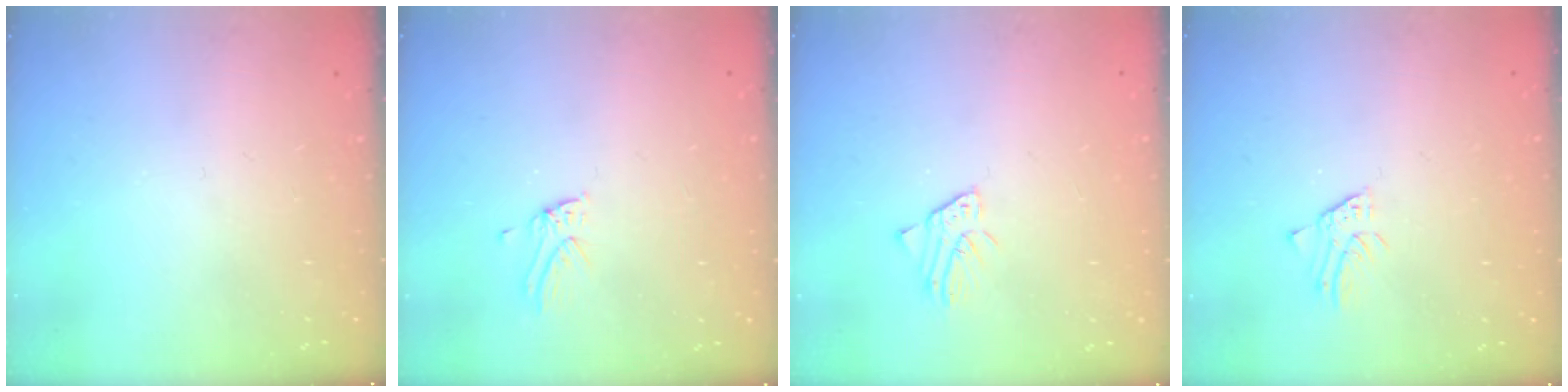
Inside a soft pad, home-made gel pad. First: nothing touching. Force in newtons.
{"total": 2.1, "press": 2.1, "slide": 0.1}
{"total": 1.5, "press": 1.5, "slide": 0.1}
{"total": 0.9, "press": 0.9, "slide": 0.1}